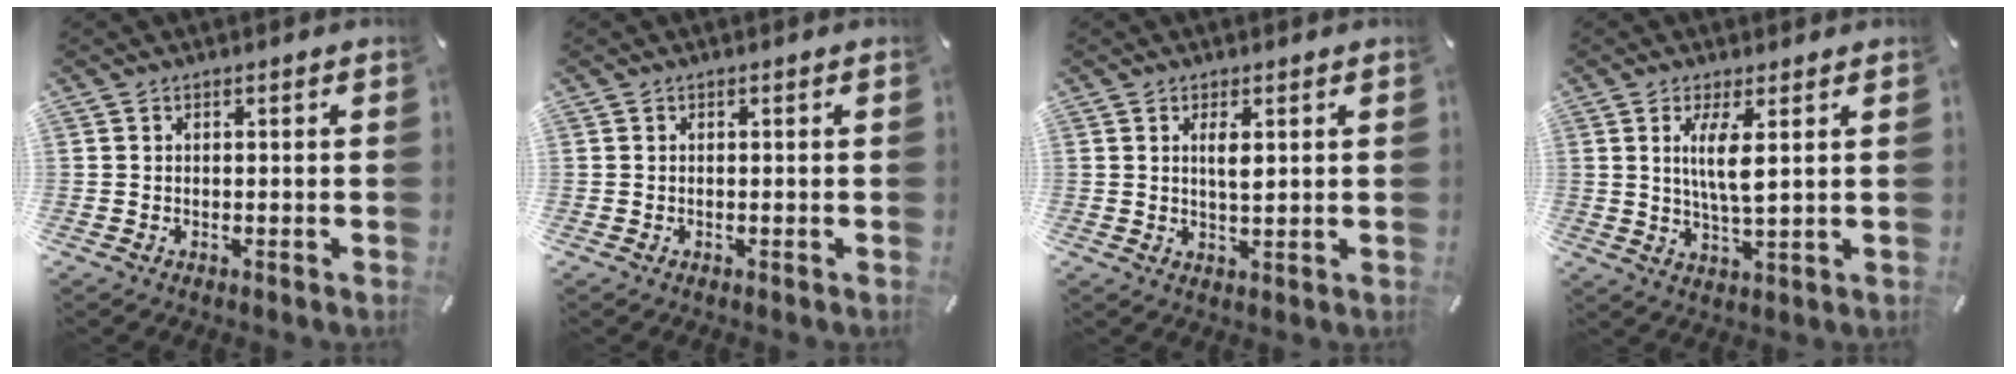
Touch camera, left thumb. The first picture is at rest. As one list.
[{"total": 0.0}, {"total": 3.3, "force": [1.1, 1.0, 3.0], "torque": [-0.054, 0.000, 0.014]}, {"total": 7.0, "force": [1.9, 1.4, 6.6], "torque": [-0.139, -0.010, 0.023]}]